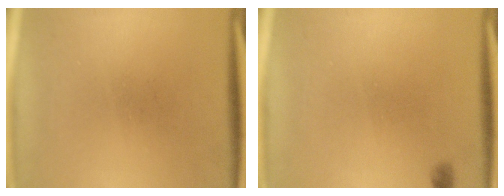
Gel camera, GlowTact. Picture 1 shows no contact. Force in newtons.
{"total": 0.7}